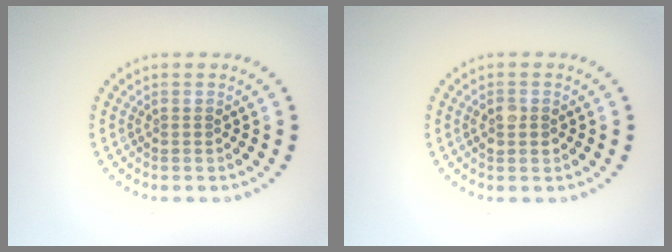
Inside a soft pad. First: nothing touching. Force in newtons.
{"total": 1.9, "press": 1.9, "slide": 0.1}